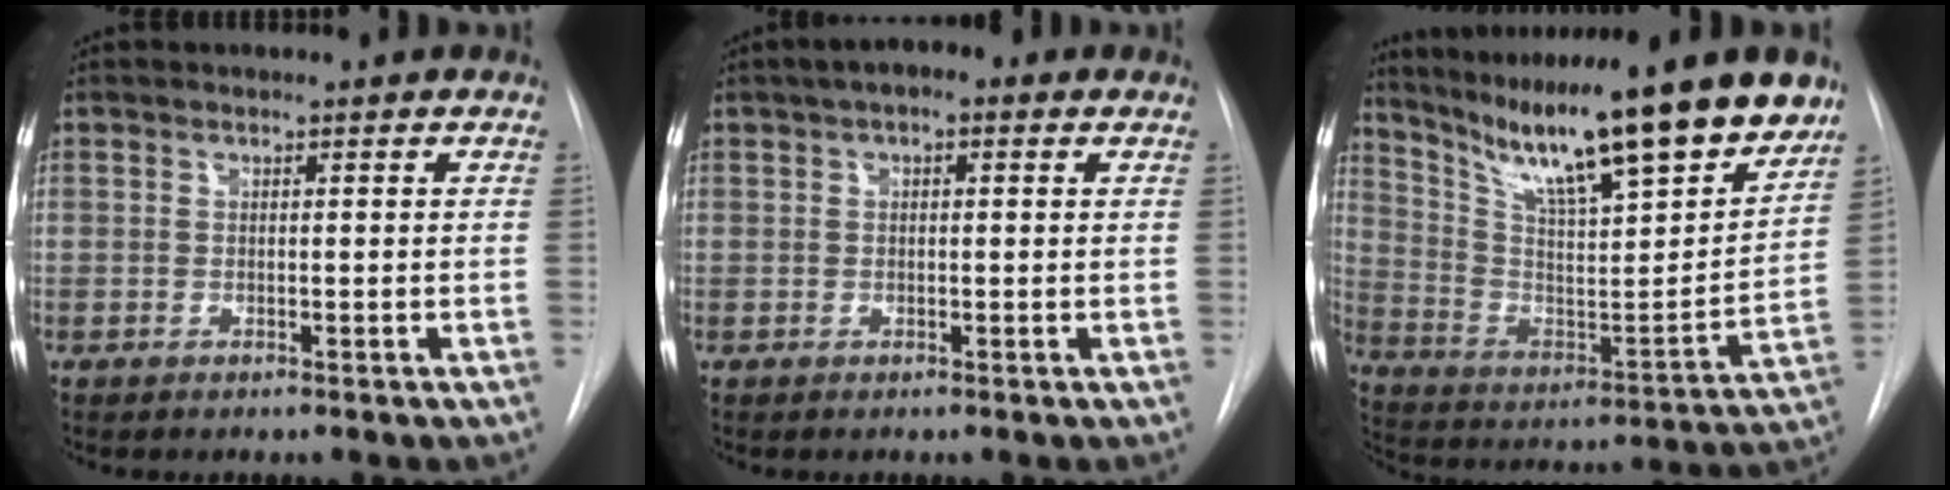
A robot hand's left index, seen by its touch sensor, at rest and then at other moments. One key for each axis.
{"total": 4.6, "fx": 2.4, "fy": 1.9, "fz": 3.5, "tx": -0.057, "ty": 0.028, "tz": 0.029}
{"total": 24.0, "fx": 18.7, "fy": 2.1, "fz": 15.0, "tx": -0.250, "ty": -0.023, "tz": 0.298}